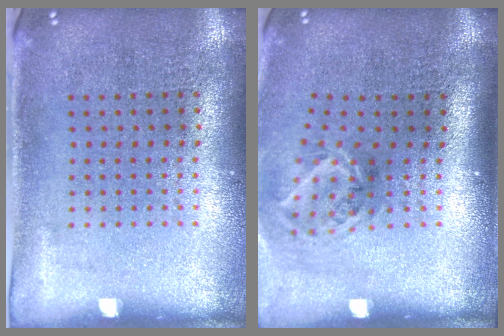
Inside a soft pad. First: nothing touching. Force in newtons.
{"total": 1.9, "press": 1.2, "slide": 1.5}